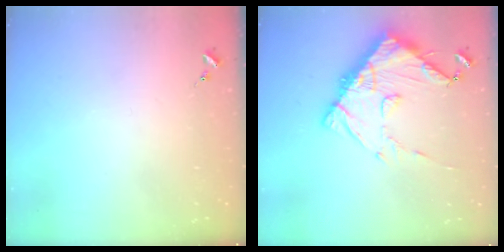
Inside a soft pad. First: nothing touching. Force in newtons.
{"total": 14.1, "press": 14.0, "slide": 1.6}